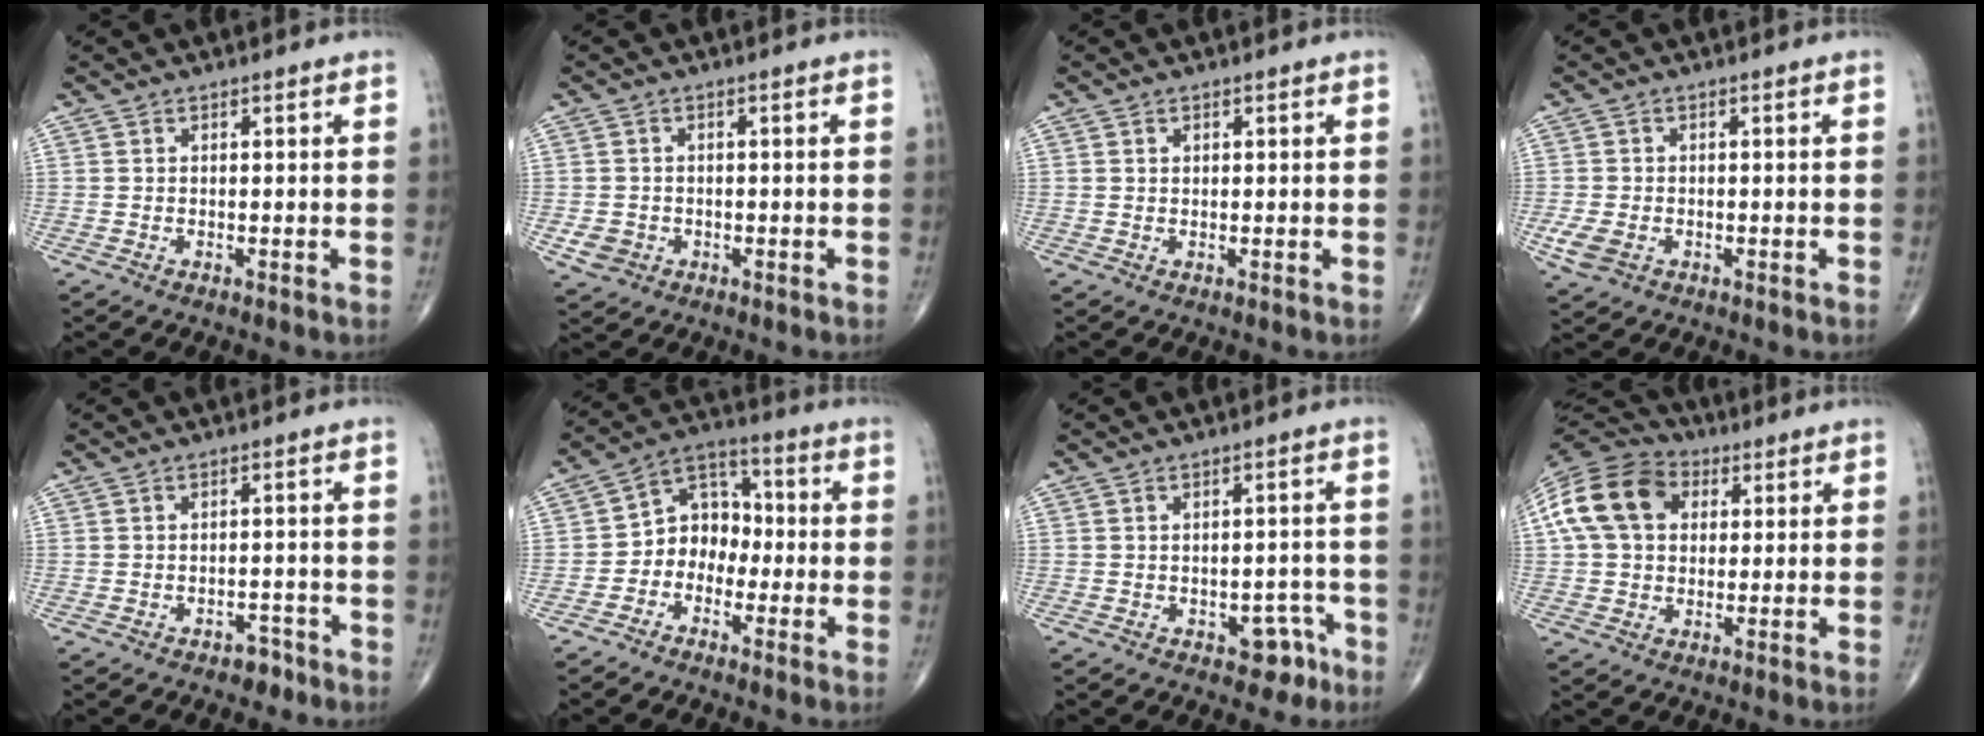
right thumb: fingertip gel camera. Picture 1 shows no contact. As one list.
[{"total": 3.4, "force": [-1.0, 3.0, 1.3], "torque": [-0.017, 0.003, -0.009]}, {"total": 0.8, "force": [0.3, 0.7, 0.4], "torque": [-0.003, -0.001, 0.006]}, {"total": 4.2, "force": [-1.3, 3.0, 2.7], "torque": [-0.062, -0.002, -0.020]}, {"total": 3.8, "force": [-2.6, 2.3, 1.5], "torque": [-0.006, 0.023, -0.031]}, {"total": 8.6, "force": [-2.1, 6.9, 4.7], "torque": [-0.039, 0.044, -0.056]}, {"total": 4.6, "force": [-2.5, 3.0, 2.5], "torque": [-0.008, 0.024, -0.027]}, {"total": 15.5, "force": [3.6, 11.4, 9.8], "torque": [-0.183, 0.023, 0.057]}]